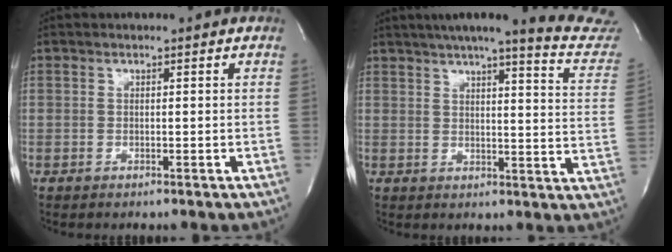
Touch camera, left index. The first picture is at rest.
{"total": 19.9, "force": [17.9, 0.4, 8.6], "torque": [-0.114, -0.070, 0.199]}